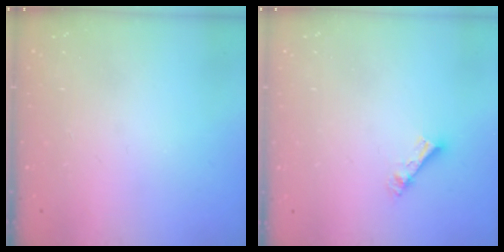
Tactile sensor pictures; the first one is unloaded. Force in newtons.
{"total": 4.6, "press": 4.6, "slide": 0.3}